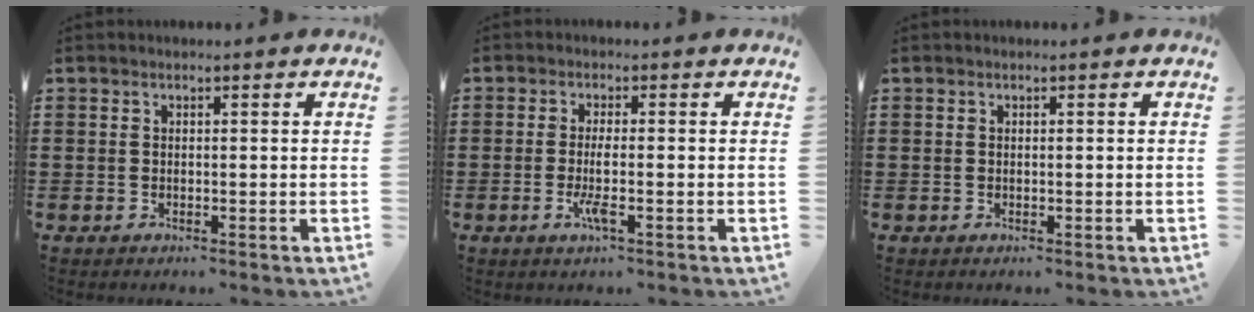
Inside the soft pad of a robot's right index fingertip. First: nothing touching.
{"total": 3.5, "force": [-1.1, 0.3, 3.3], "torque": [-0.079, -0.013, -0.027]}
{"total": 0.0}